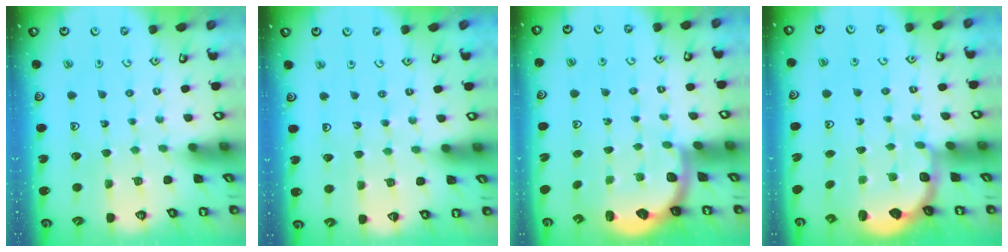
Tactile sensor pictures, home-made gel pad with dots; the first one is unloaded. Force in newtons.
{"total": 2.4, "press": 2.4, "slide": 0.2}
{"total": 2.4, "press": 2.1, "slide": 1.3}
{"total": 2.7, "press": 2.0, "slide": 1.8}